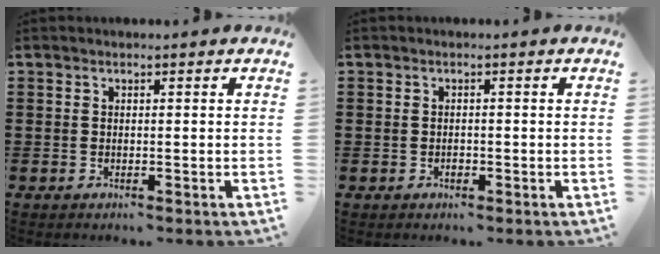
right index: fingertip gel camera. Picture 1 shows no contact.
{"total": 0.8, "force": [-0.3, 0.6, 0.4], "torque": [-0.011, 0.000, -0.005]}